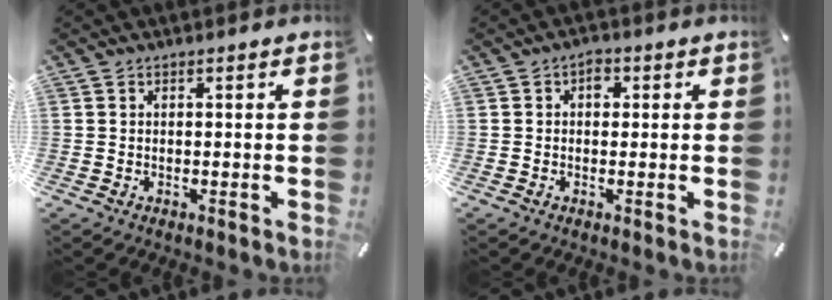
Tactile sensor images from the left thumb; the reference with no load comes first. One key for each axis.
{"total": 2.4, "fx": 0.4, "fy": 1.8, "fz": 1.6, "tx": -0.017, "ty": 0.002, "tz": 0.001}